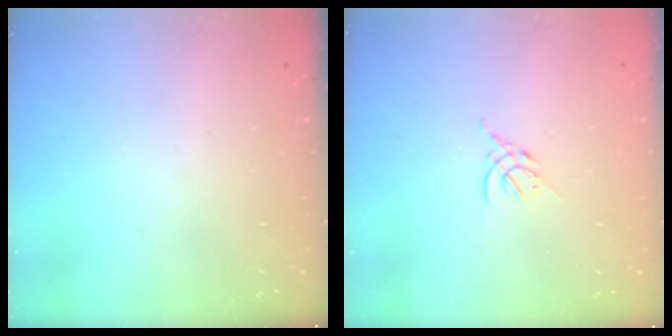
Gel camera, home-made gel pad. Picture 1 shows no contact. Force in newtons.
{"total": 2.6, "press": 2.5, "slide": 0.8}